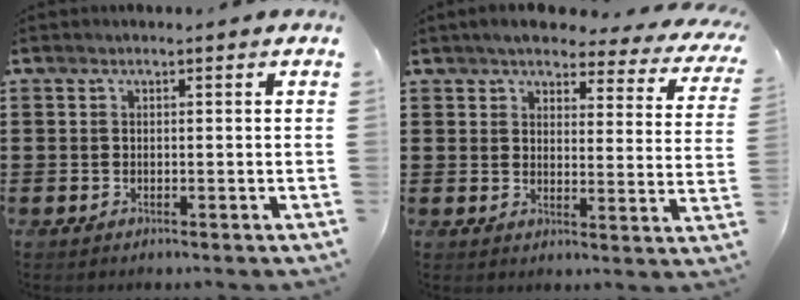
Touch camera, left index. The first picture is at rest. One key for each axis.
{"total": 4.8, "fx": 4.4, "fy": 0.8, "fz": 1.8, "tx": -0.050, "ty": -0.028, "tz": 0.073}